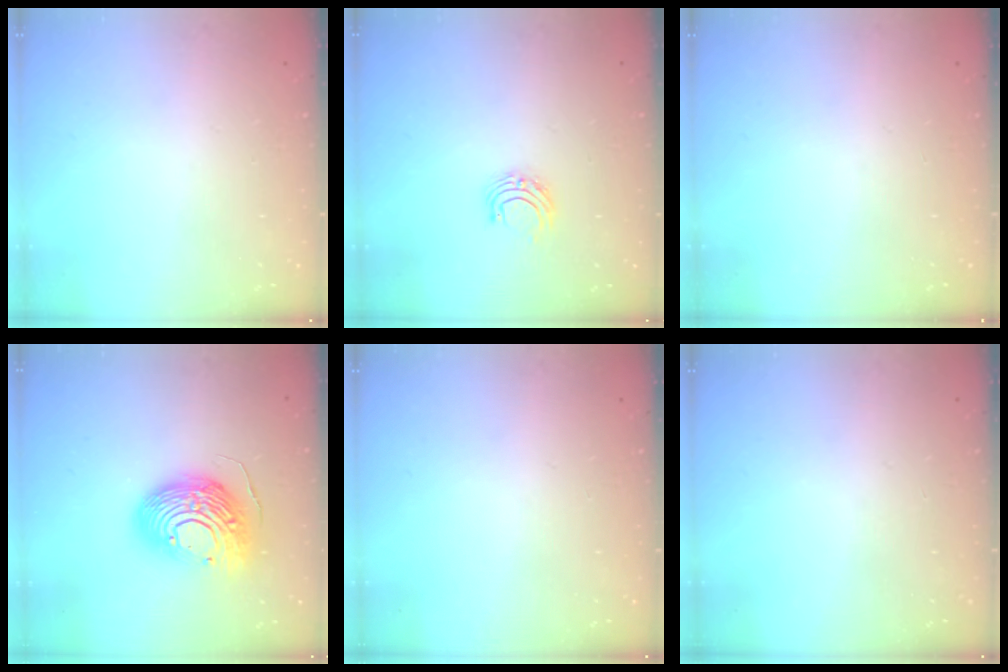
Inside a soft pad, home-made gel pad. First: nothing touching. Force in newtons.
{"total": 5.9, "press": 5.9, "slide": 0.5}
{"total": 0.0}
{"total": 17.0, "press": 16.9, "slide": 1.5}
{"total": 0.0}
{"total": 0.0}